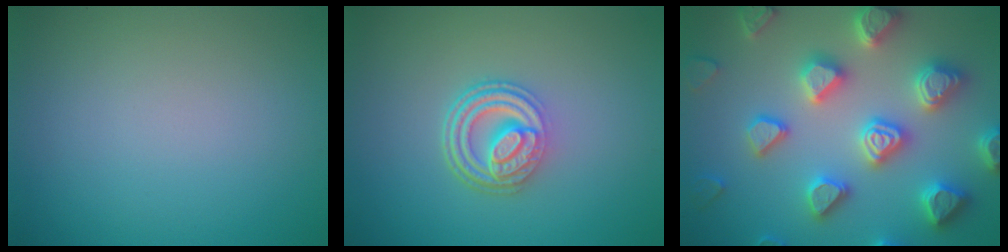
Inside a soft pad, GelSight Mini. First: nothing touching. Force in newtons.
{"total": 4.8, "press": 3.4, "slide": 3.3}
{"total": 7.4, "press": 7.2, "slide": 1.6}